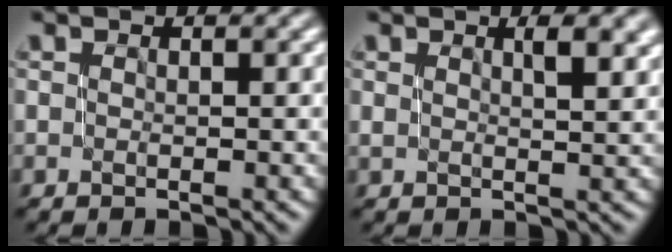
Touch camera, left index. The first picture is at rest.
{"total": 2.9, "force": [1.3, 0.9, 2.5], "torque": [-0.027, 0.002, 0.018]}